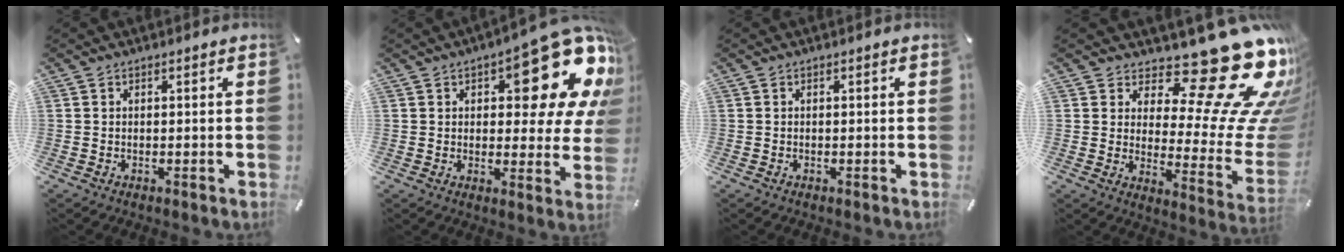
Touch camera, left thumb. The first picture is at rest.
{"total": 19.0, "force": [9.5, 7.8, 14.5], "torque": [-0.175, -0.070, 0.151]}
{"total": 0.0}
{"total": 25.2, "force": [15.5, 9.4, 17.6], "torque": [-0.209, -0.129, 0.250]}